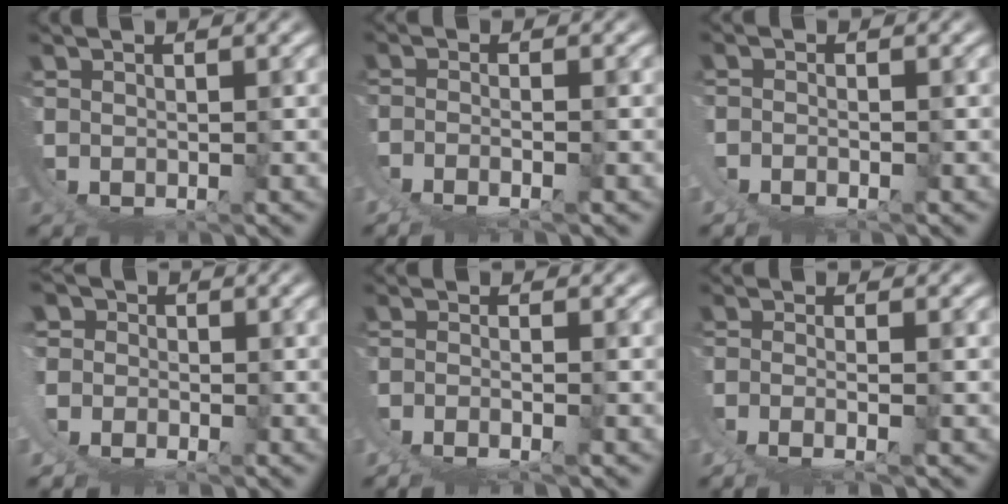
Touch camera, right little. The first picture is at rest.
{"total": 2.9, "force": [-0.9, 1.1, 2.5], "torque": [-0.054, -0.014, -0.006]}
{"total": 2.0, "force": [-0.7, 1.4, 1.2], "torque": [-0.026, -0.007, -0.010]}
{"total": 5.4, "force": [1.6, 4.9, 1.8], "torque": [-0.046, -0.003, 0.014]}
{"total": 3.0, "force": [-1.0, 1.4, 2.5], "torque": [-0.052, -0.013, -0.009]}
{"total": 2.9, "force": [-0.4, 0.8, 2.8], "torque": [-0.063, -0.019, 0.004]}